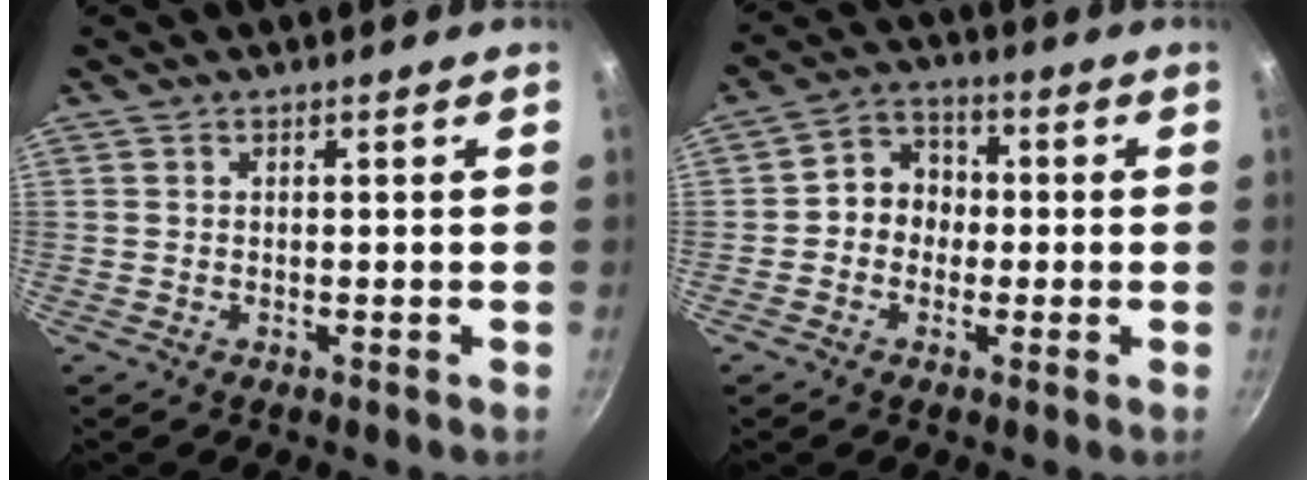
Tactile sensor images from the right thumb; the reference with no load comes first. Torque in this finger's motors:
{"motor_torque": [-0.41, 0.50, 0.44, 0.09, 0.02]}